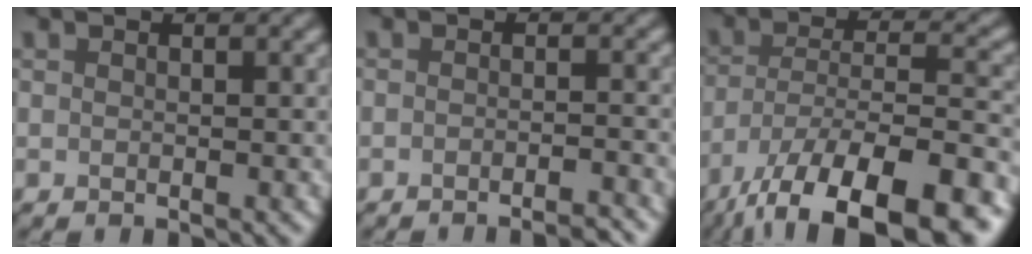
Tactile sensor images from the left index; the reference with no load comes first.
{"total": 2.2, "force": [-1.9, 0.2, 1.1], "torque": [-0.005, 0.001, -0.035]}
{"total": 15.8, "force": [-10.8, 5.0, 10.4], "torque": [-0.181, -0.027, -0.162]}